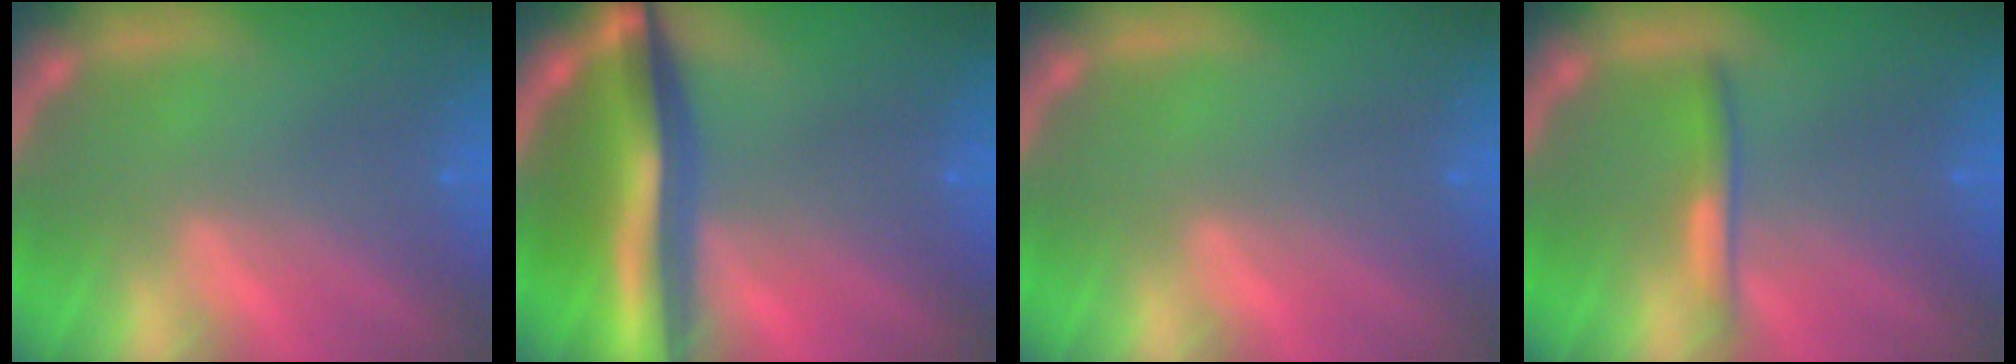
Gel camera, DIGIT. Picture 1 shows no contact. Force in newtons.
{"total": 10.0}
{"total": 0.0}
{"total": 1.9}